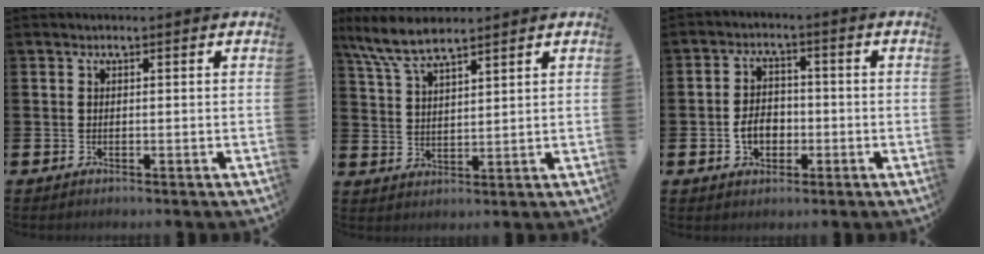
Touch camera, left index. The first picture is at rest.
{"total": 7.2, "force": [6.3, 1.4, 3.2], "torque": [-0.088, -0.014, 0.117]}
{"total": 4.2, "force": [-1.2, 3.1, 2.5], "torque": [-0.043, 0.002, -0.026]}